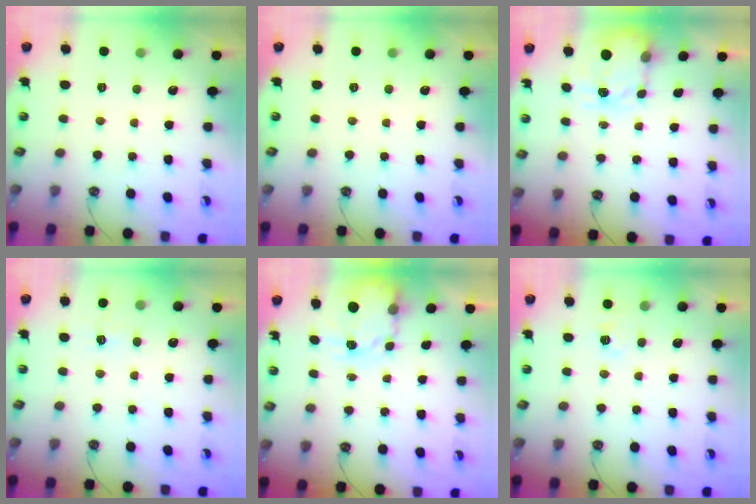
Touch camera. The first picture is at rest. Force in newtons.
{"total": 0.0}
{"total": 3.7, "press": 3.7, "slide": 0.5}
{"total": 4.8, "press": 4.7, "slide": 0.7}
{"total": 3.9, "press": 3.9, "slide": 0.3}
{"total": 2.7, "press": 2.6, "slide": 0.3}